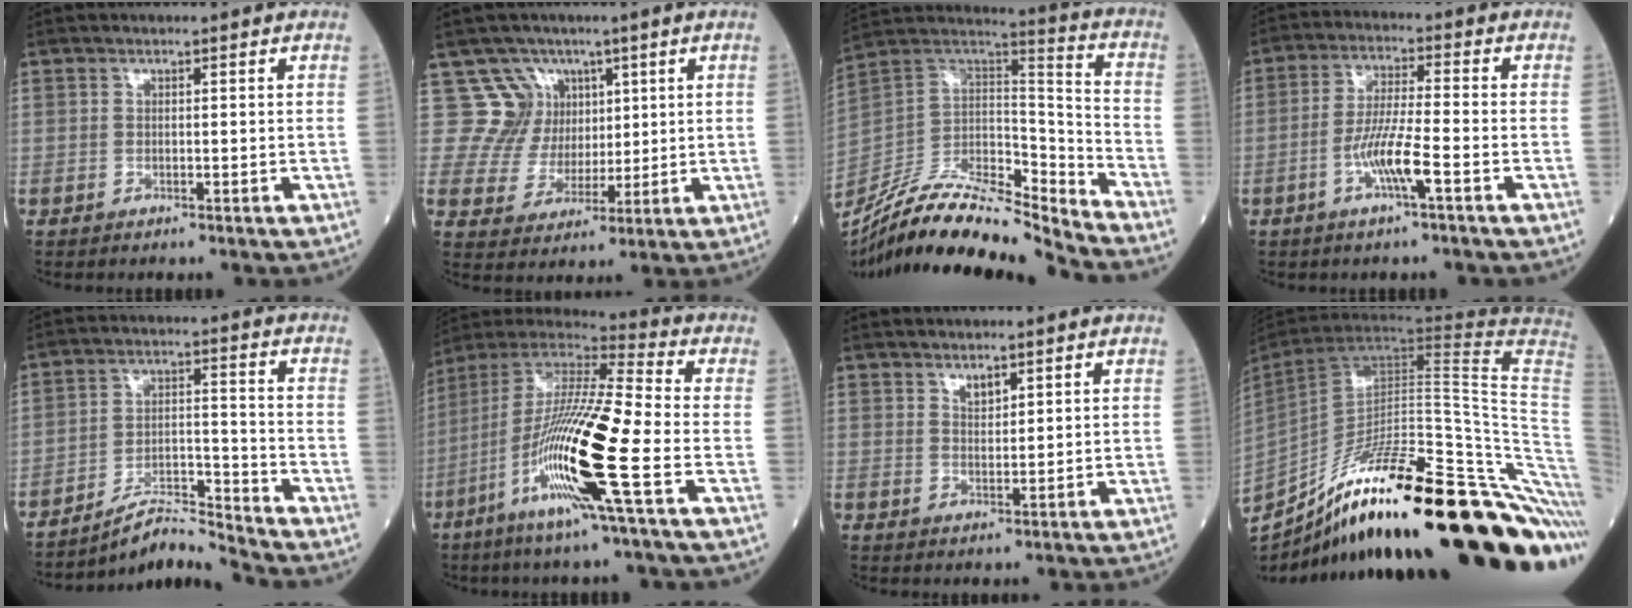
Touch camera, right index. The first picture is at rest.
{"total": 7.8, "force": [3.9, 6.7, -0.9], "torque": [0.023, 0.015, 0.070]}
{"total": 21.5, "force": [-19.2, 2.7, 9.2], "torque": [-0.189, 0.018, -0.344]}
{"total": 6.9, "force": [-2.8, 0.0, 6.4], "torque": [-0.129, -0.002, -0.055]}
{"total": 7.2, "force": [-7.1, -1.3, 0.7], "torque": [-0.019, 0.018, -0.123]}
{"total": 19.1, "force": [-6.7, 0.0, 17.9], "torque": [-0.372, -0.026, -0.137]}
{"total": 1.9, "force": [1.4, 0.7, 1.1], "torque": [-0.023, -0.001, 0.029]}
{"total": 41.0, "force": [-27.2, 5.2, 30.2], "torque": [-0.375, -0.044, -0.394]}